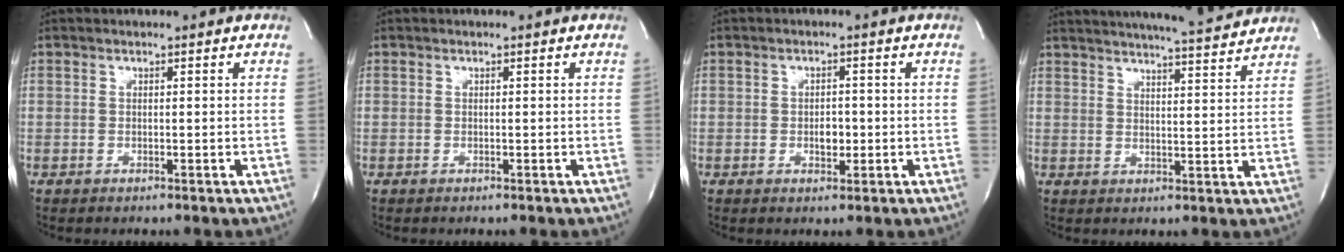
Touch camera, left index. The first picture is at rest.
{"total": 0.0}
{"total": 2.3, "force": [-0.5, 1.4, 1.8], "torque": [-0.029, 0.003, -0.004]}
{"total": 14.9, "force": [13.8, 0.4, 5.6], "torque": [-0.094, -0.007, 0.182]}